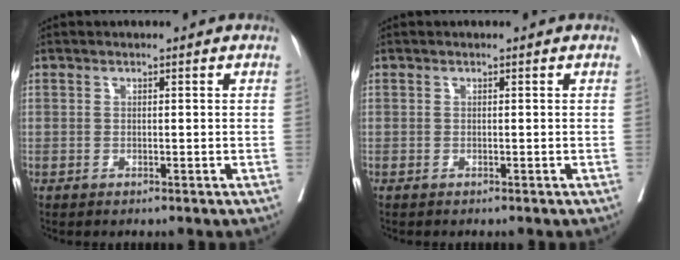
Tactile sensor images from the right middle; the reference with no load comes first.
{"total": 0.0}